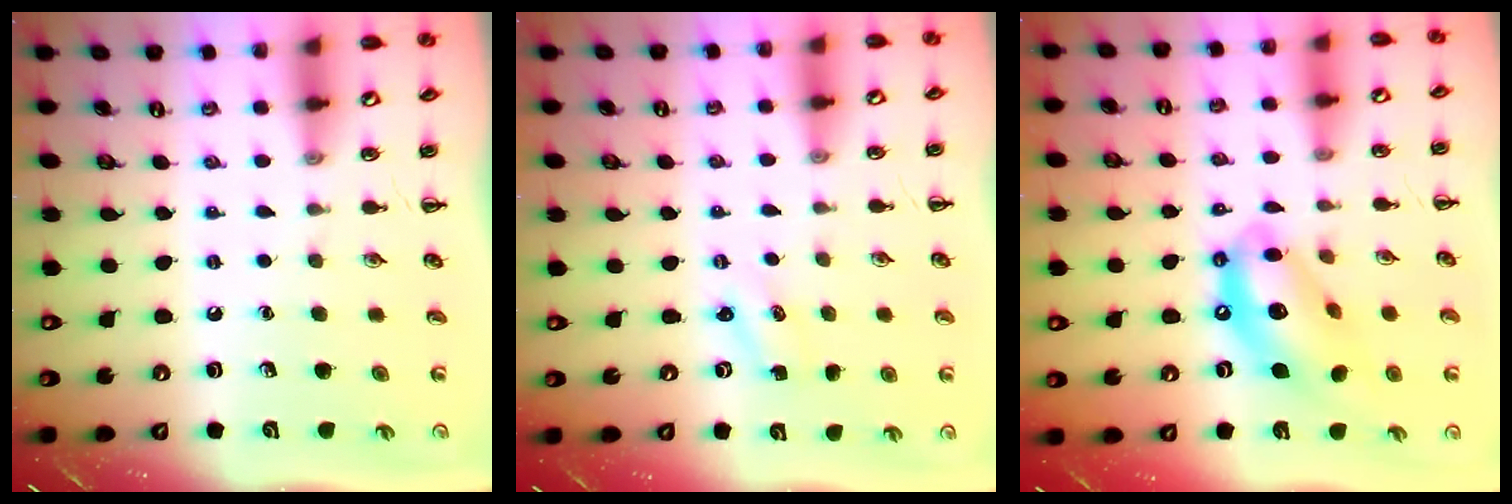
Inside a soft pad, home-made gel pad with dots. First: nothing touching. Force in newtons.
{"total": 1.3, "press": 1.2, "slide": 0.3}
{"total": 14.8, "press": 14.2, "slide": 4.0}